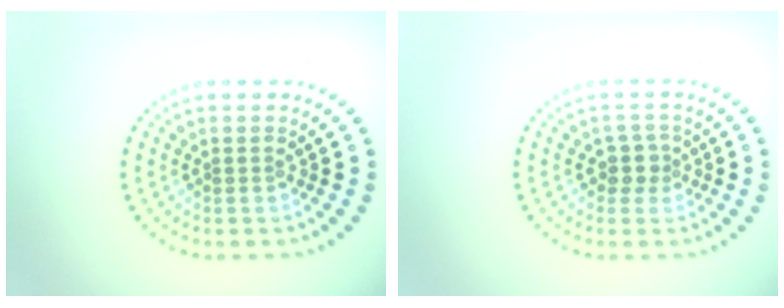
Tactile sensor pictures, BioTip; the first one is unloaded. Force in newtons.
{"total": 1.7, "press": 1.4, "slide": 0.9}